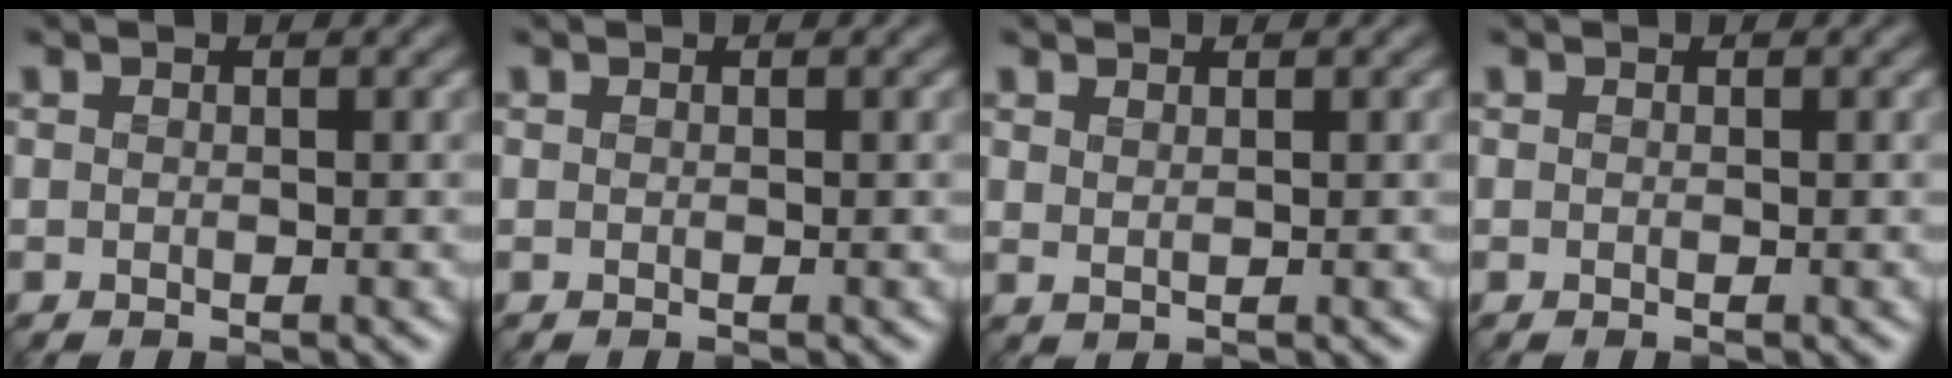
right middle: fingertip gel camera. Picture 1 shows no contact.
{"total": 0.0}
{"total": 0.7, "force": [0.7, 0.0, 0.1], "torque": [-0.003, -0.002, 0.011]}
{"total": 0.0}